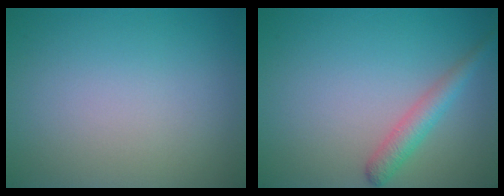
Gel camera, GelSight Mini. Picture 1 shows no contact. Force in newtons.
{"total": 2.5, "press": 2.5, "slide": 0.1}